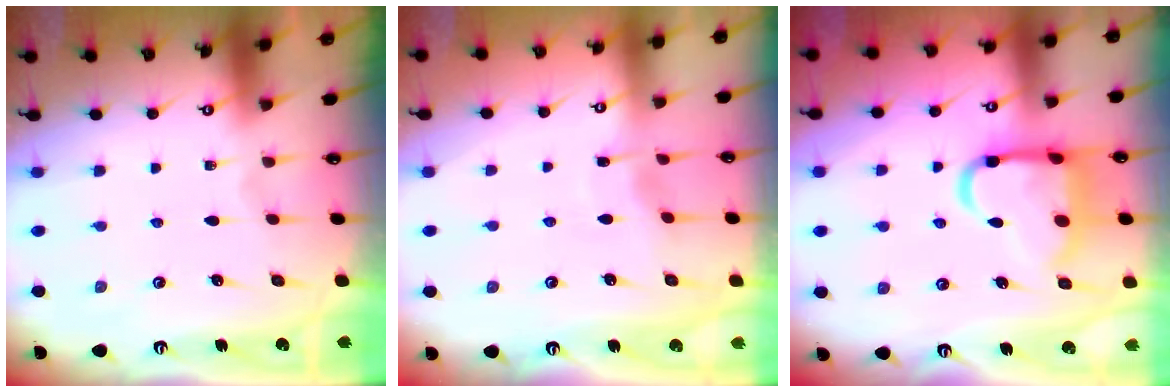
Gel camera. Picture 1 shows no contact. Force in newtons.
{"total": 2.9, "press": 2.9, "slide": 0.4}
{"total": 15.7, "press": 15.5, "slide": 1.9}